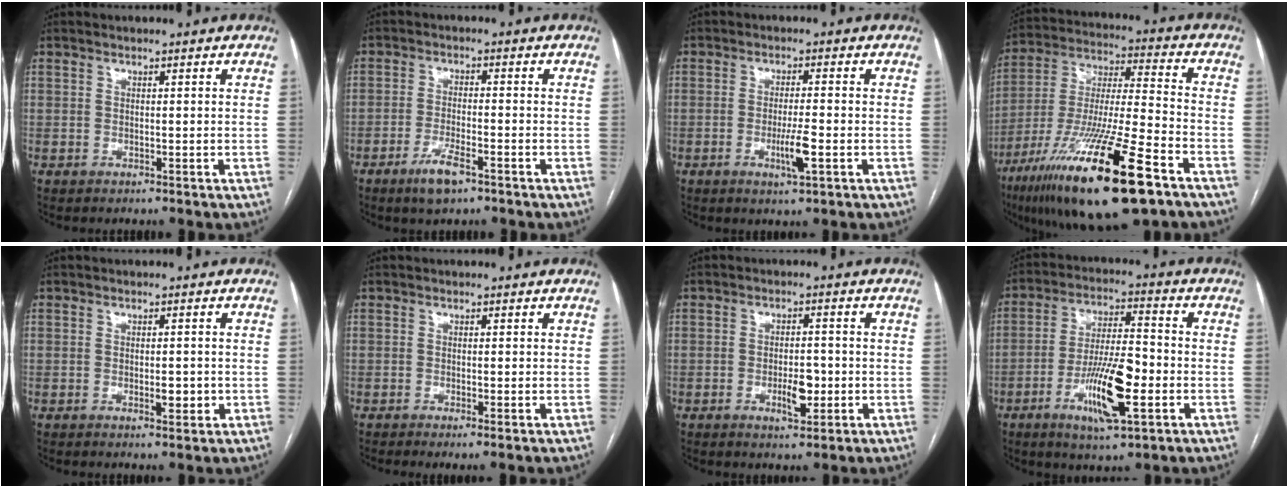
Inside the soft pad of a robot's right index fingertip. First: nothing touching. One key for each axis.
{"total": 5.1, "fx": -3.2, "fy": 1.1, "fz": 3.8, "tx": -0.077, "ty": -0.006, "tz": -0.053}
{"total": 4.1, "fx": -1.4, "fy": 0.2, "fz": 3.8, "tx": -0.072, "ty": -0.008, "tz": -0.023}
{"total": 24.1, "fx": -13.8, "fy": 2.4, "fz": 19.7, "tx": -0.358, "ty": -0.047, "tz": -0.241}
{"total": 2.2, "fx": -0.4, "fy": 0.9, "fz": 1.9, "tx": -0.029, "ty": 0.000, "tz": -0.003}
{"total": 1.8, "fx": -0.8, "fy": 0.1, "fz": 1.6, "tx": -0.029, "ty": -0.005, "tz": -0.010}
{"total": 4.2, "fx": -1.2, "fy": 1.8, "fz": 3.6, "tx": -0.056, "ty": 0.001, "tz": -0.013}
{"total": 12.2, "fx": -4.1, "fy": 2.6, "fz": 11.1, "tx": -0.209, "ty": -0.004, "tz": -0.069}